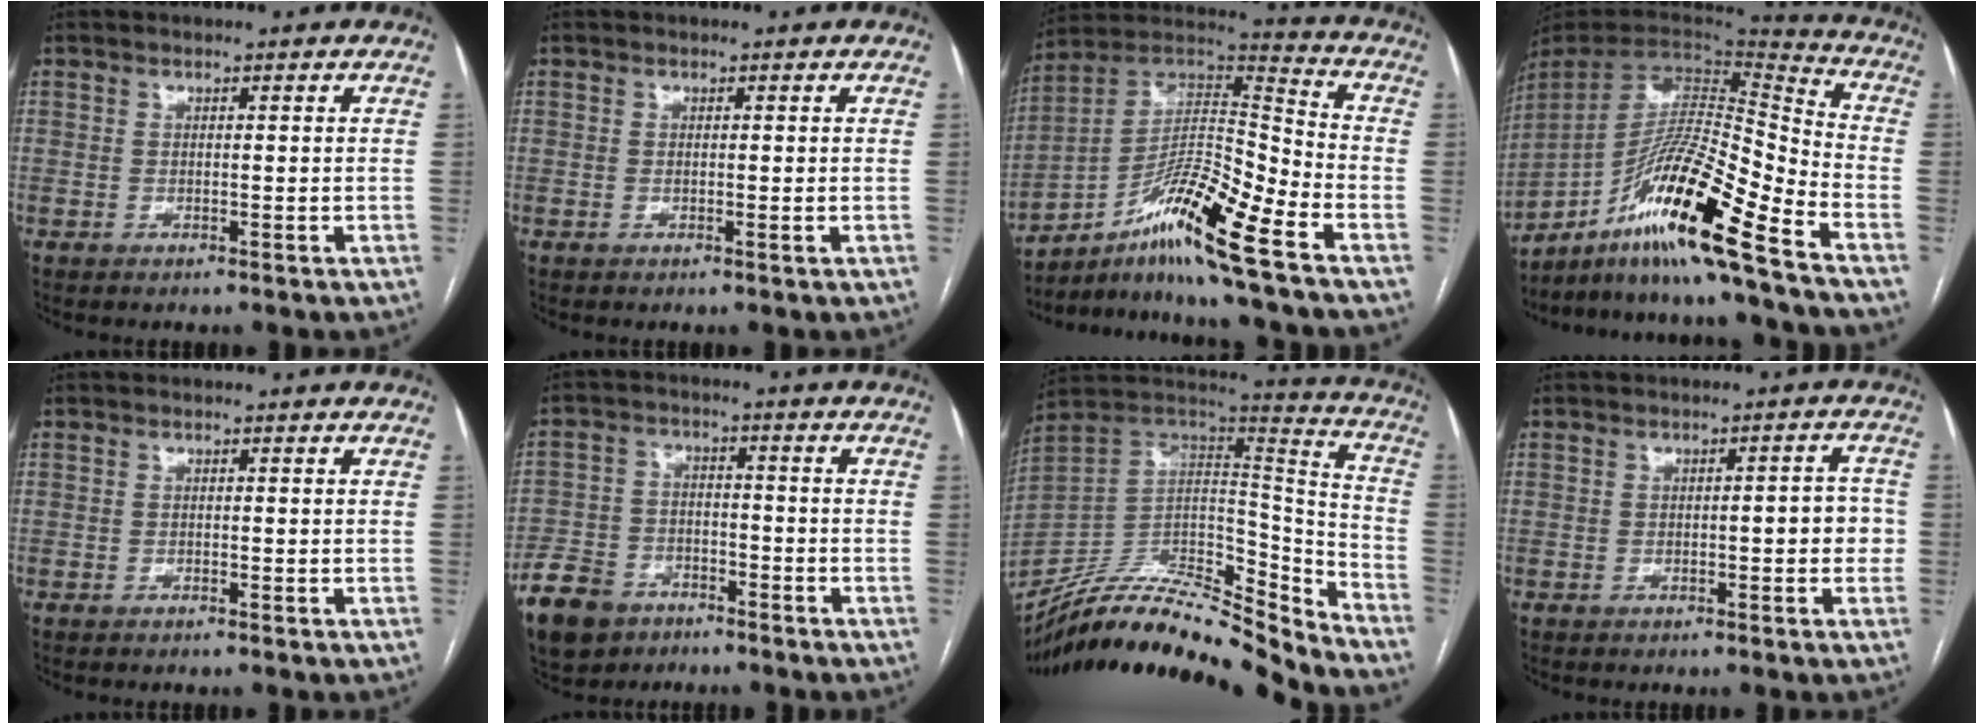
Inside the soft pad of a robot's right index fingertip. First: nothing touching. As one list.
[{"total": 0.6, "force": [0.0, -0.1, 0.6], "torque": [-0.014, -0.003, -0.001]}, {"total": 16.3, "force": [-9.5, 0.3, 13.3], "torque": [-0.248, 0.014, -0.164]}, {"total": 19.8, "force": [-12.9, -0.2, 15.1], "torque": [-0.285, -0.008, -0.237]}, {"total": 0.0}, {"total": 9.7, "force": [-6.5, 6.1, 3.7], "torque": [-0.093, 0.000, -0.115]}, {"total": 27.3, "force": [-25.1, 3.7, 9.9], "torque": [-0.167, 0.007, -0.405]}, {"total": 3.9, "force": [-0.7, 1.1, 3.6], "torque": [-0.042, 0.016, -0.010]}]